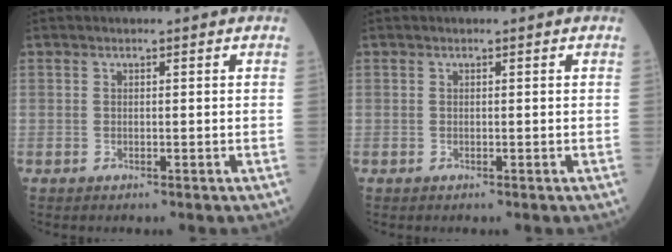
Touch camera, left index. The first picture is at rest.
{"total": 0.0}